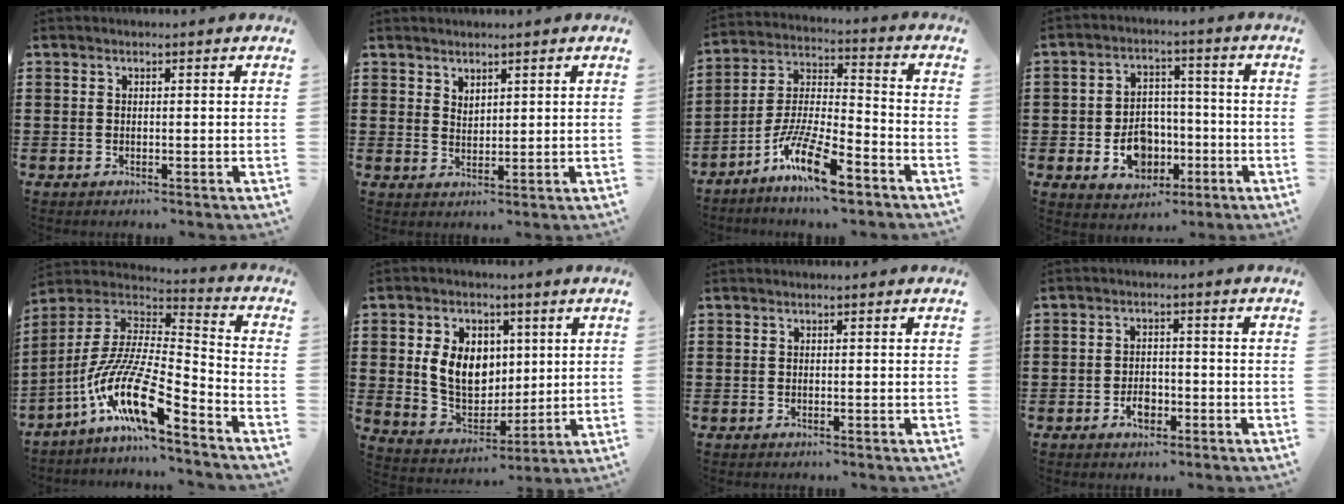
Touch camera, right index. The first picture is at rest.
{"total": 2.0, "force": [1.9, 0.7, 0.0], "torque": [-0.003, 0.005, 0.038]}
{"total": 12.0, "force": [-8.1, 2.8, 8.5], "torque": [-0.176, 0.013, -0.155]}
{"total": 7.8, "force": [-2.0, 6.2, 4.3], "torque": [-0.064, 0.010, -0.036]}
{"total": 14.2, "force": [-8.7, 2.6, 10.9], "torque": [-0.226, -0.007, -0.171]}
{"total": 9.2, "force": [1.7, 7.1, 5.6], "torque": [-0.127, 0.011, 0.029]}
{"total": 0.0}
{"total": 3.2, "force": [-1.3, 2.0, 2.1], "torque": [-0.032, -0.001, -0.026]}